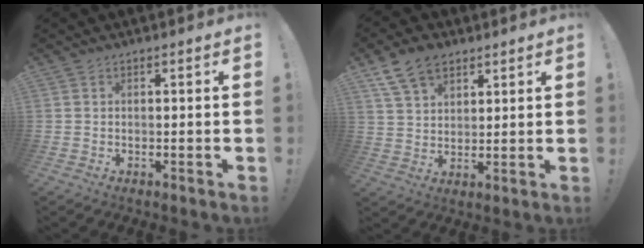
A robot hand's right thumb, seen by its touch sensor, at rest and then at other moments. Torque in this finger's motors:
{"motor_torque": [-0.39, 0.48, 0.17, -0.06, 0.00]}